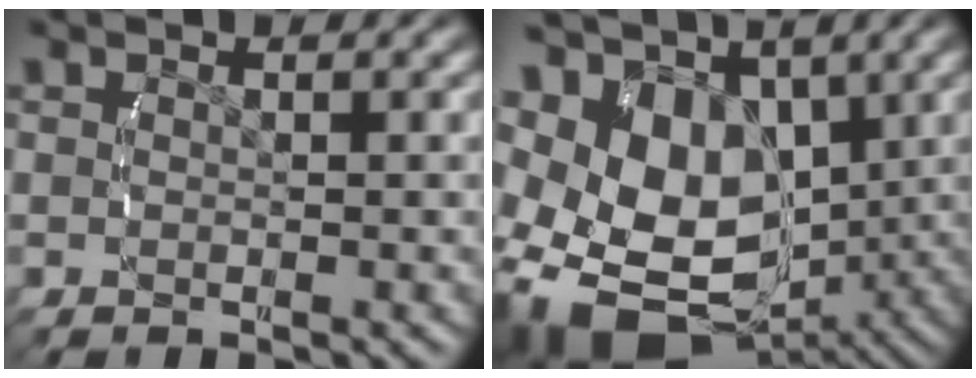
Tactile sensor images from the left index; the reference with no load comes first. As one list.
[{"total": 17.2, "force": [-3.4, 13.1, 10.5], "torque": [-0.241, -0.078, -0.029]}]